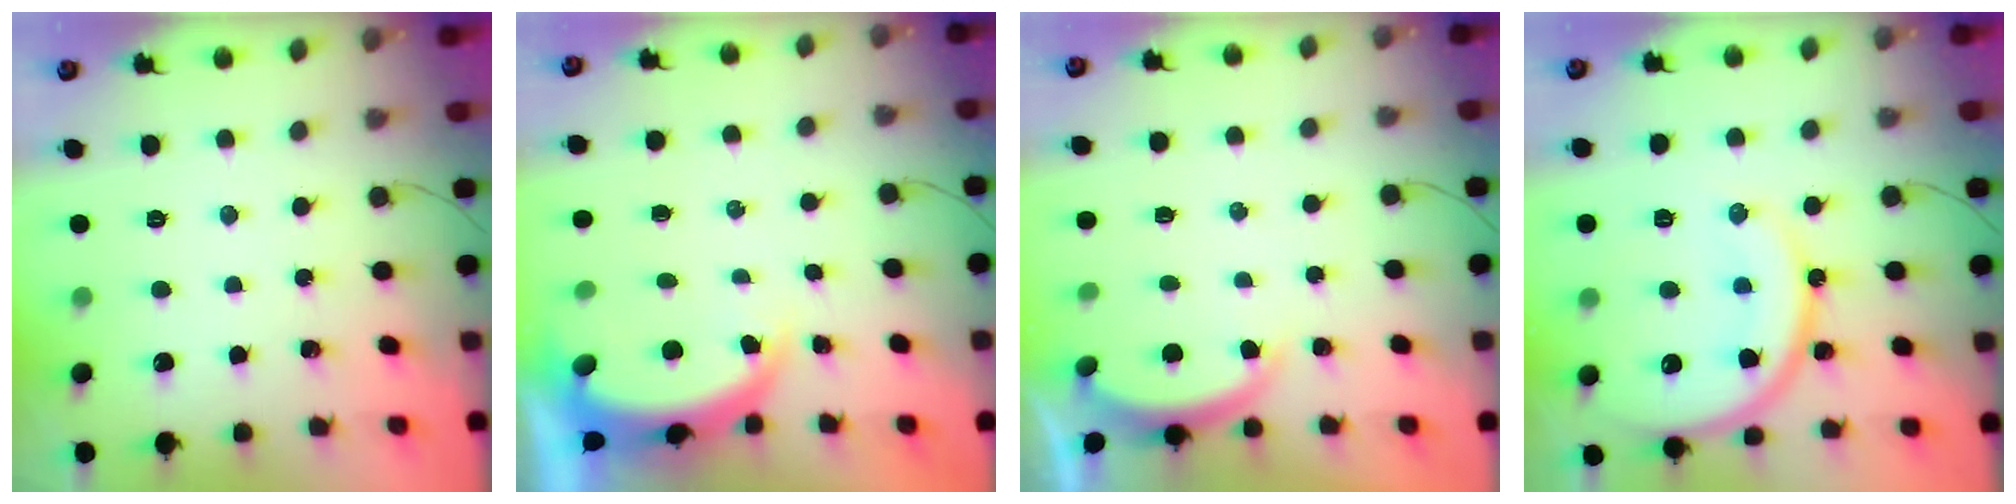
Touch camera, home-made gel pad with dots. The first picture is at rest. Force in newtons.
{"total": 4.0, "press": 4.0, "slide": 0.6}
{"total": 2.6, "press": 2.6, "slide": 0.5}
{"total": 18.2, "press": 18.1, "slide": 1.9}